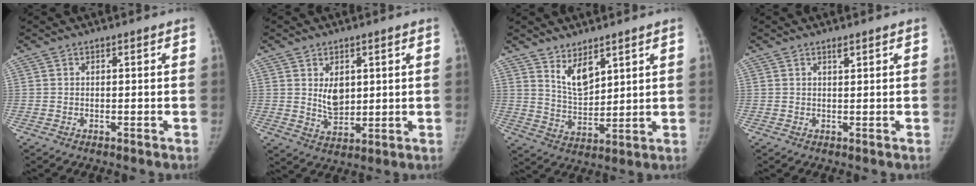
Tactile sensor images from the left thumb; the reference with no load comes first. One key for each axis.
{"total": 5.9, "fx": 1.5, "fy": 4.0, "fz": 4.1, "tx": -0.048, "ty": -0.017, "tz": 0.035}
{"total": 7.0, "fx": 4.4, "fy": 3.2, "fz": 4.4, "tx": -0.060, "ty": -0.043, "tz": 0.088}
{"total": 0.9, "fx": 0.7, "fy": 0.1, "fz": 0.6, "tx": -0.009, "ty": -0.005, "tz": 0.013}